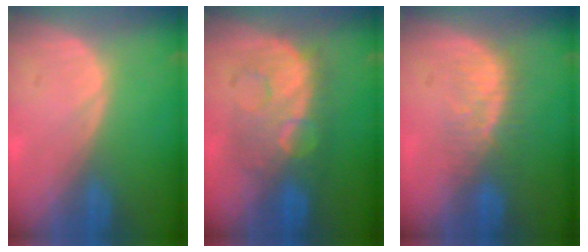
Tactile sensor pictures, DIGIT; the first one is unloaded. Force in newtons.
{"total": 8.2, "press": 8.2, "slide": 0.0}
{"total": 5.0, "press": 4.7, "slide": 1.6}